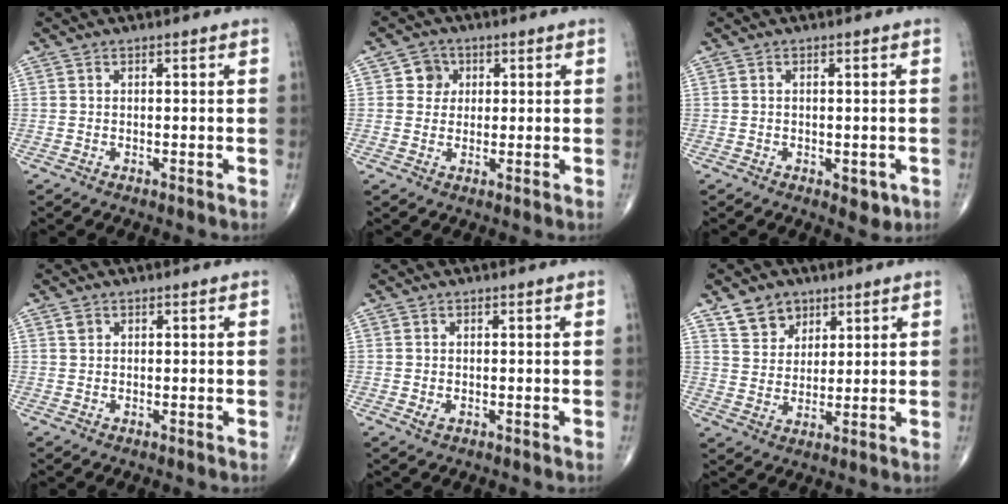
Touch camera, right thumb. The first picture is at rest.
{"total": 3.7, "force": [1.1, 3.5, 0.7], "torque": [0.013, 0.002, 0.010]}
{"total": 3.0, "force": [-1.0, 1.6, 2.4], "torque": [-0.012, -0.003, -0.006]}
{"total": 1.1, "force": [0.6, 0.8, 0.4], "torque": [0.000, 0.000, 0.011]}
{"total": 1.0, "force": [-0.2, 0.6, 0.8], "torque": [-0.011, 0.000, 0.000]}
{"total": 6.9, "force": [4.4, 4.9, 1.9], "torque": [-0.007, -0.028, 0.084]}